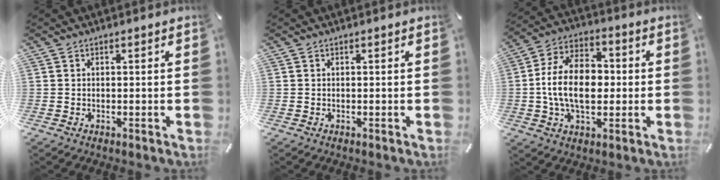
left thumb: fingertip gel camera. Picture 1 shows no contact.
{"total": 0.0}
{"total": 14.5, "force": [-1.2, 9.7, 10.8], "torque": [-0.212, 0.011, -0.022]}